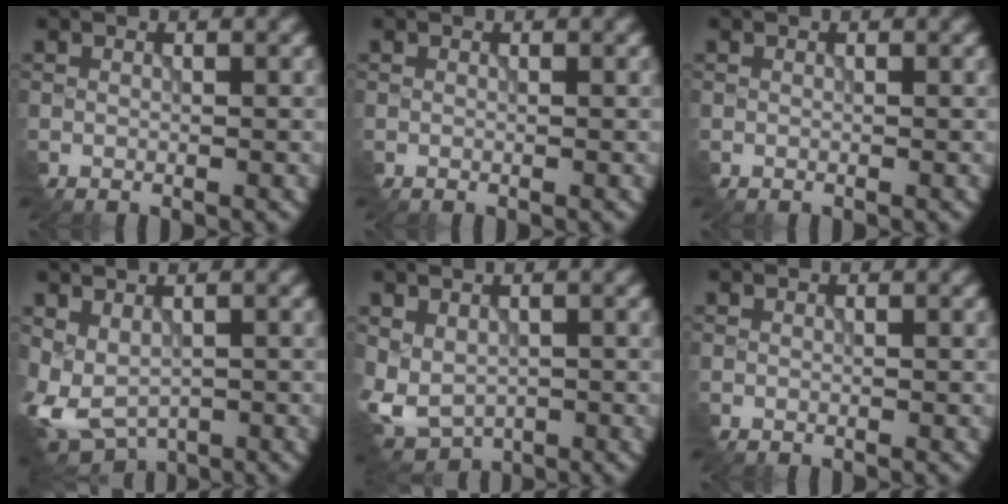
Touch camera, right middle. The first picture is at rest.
{"total": 0.0}
{"total": 0.0}
{"total": 4.3, "force": [-0.2, 2.8, 3.2], "torque": [-0.080, -0.004, 0.004]}
{"total": 3.8, "force": [-0.3, 2.9, 2.4], "torque": [-0.059, -0.009, 0.001]}
{"total": 0.0}